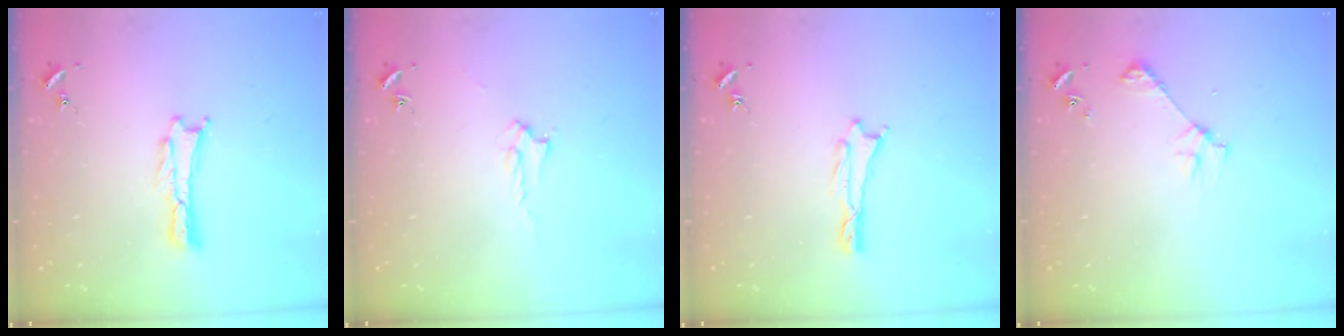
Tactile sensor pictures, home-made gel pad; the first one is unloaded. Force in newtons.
{"total": 2.0, "press": 2.0, "slide": 0.2}
{"total": 0.7, "press": 0.7, "slide": 0.1}
{"total": 3.8, "press": 3.8, "slide": 0.3}